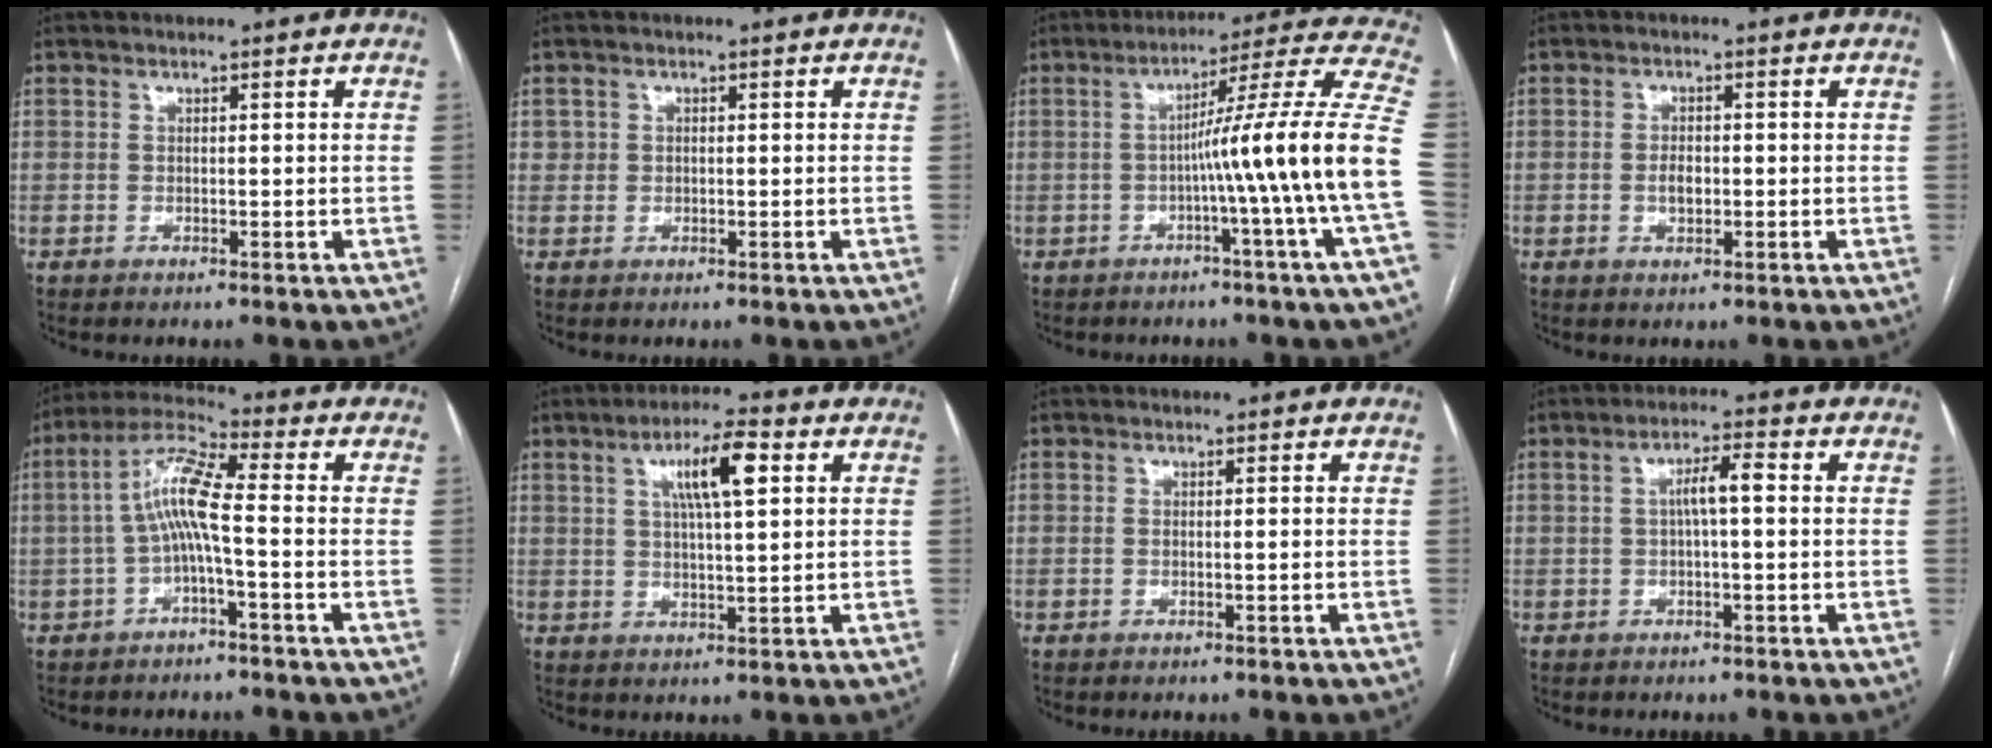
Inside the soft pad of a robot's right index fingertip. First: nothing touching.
{"total": 1.3, "force": [0.3, 1.2, 0.2], "torque": [0.007, 0.006, 0.002]}
{"total": 16.7, "force": [-3.2, -3.3, 16.1], "torque": [-0.215, 0.008, -0.061]}
{"total": 2.4, "force": [-0.5, 1.2, 2.0], "torque": [-0.036, 0.000, -0.006]}
{"total": 8.0, "force": [-0.8, 0.9, 7.9], "torque": [-0.159, 0.025, -0.020]}
{"total": 8.0, "force": [2.9, 1.2, 7.4], "torque": [-0.131, 0.010, 0.050]}
{"total": 0.6, "force": [-0.1, 0.1, 0.5], "torque": [-0.012, -0.001, 0.001]}
{"total": 3.9, "force": [0.3, 0.6, 3.9], "torque": [-0.070, 0.012, 0.004]}